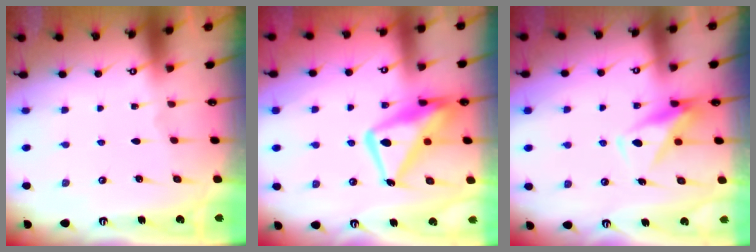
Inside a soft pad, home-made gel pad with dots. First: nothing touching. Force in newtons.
{"total": 16.5, "press": 16.4, "slide": 1.4}
{"total": 8.5, "press": 8.5, "slide": 0.8}